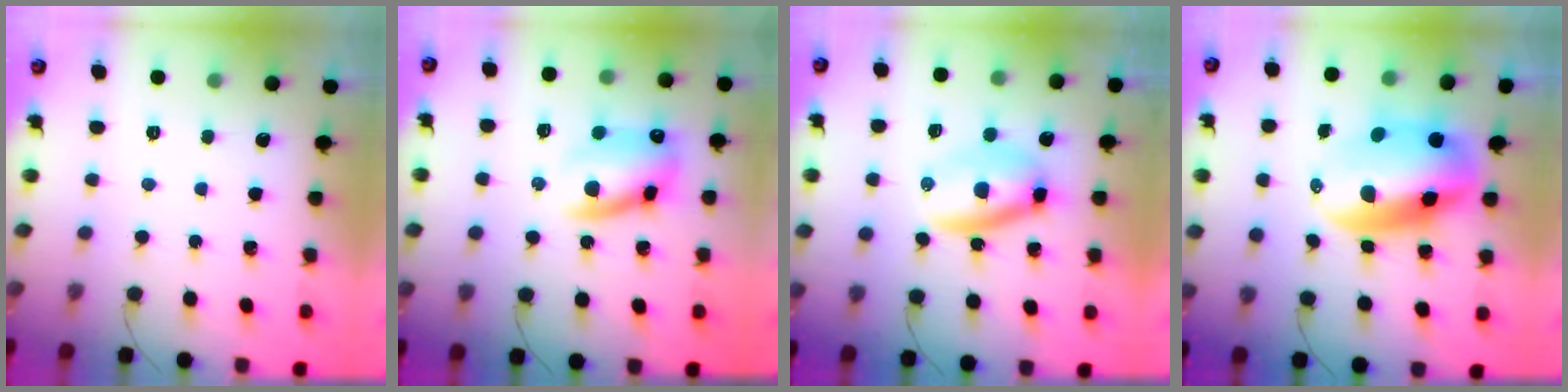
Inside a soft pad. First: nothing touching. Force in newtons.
{"total": 12.3, "press": 12.0, "slide": 2.3}
{"total": 6.7, "press": 6.5, "slide": 1.7}
{"total": 12.5, "press": 12.1, "slide": 3.2}